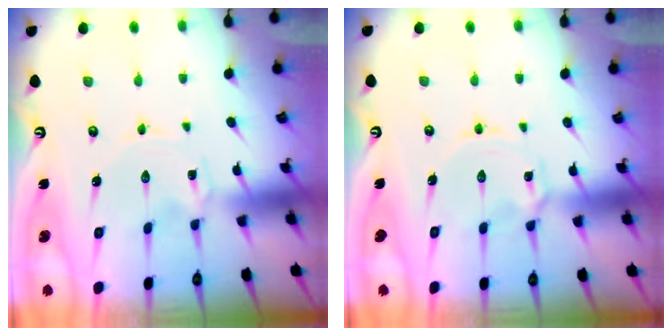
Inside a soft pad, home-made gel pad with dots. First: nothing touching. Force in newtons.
{"total": 2.5, "press": 2.4, "slide": 0.4}